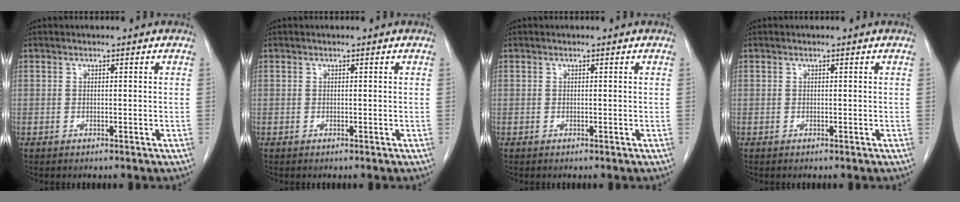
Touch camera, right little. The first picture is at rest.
{"total": 0.0}
{"total": 0.0}
{"total": 0.0}